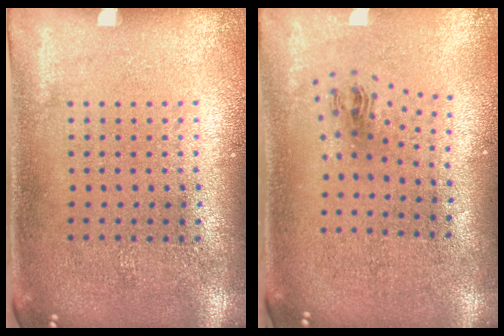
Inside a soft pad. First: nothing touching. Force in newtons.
{"total": 1.0, "press": 0.4, "slide": 0.9}